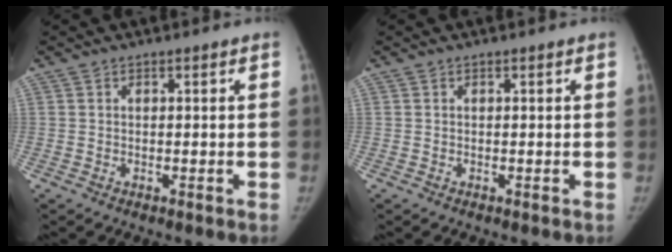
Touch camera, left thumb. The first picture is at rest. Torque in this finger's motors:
{"motor_torque": [0.07, -0.02, 0.47, -0.47, 0.09]}